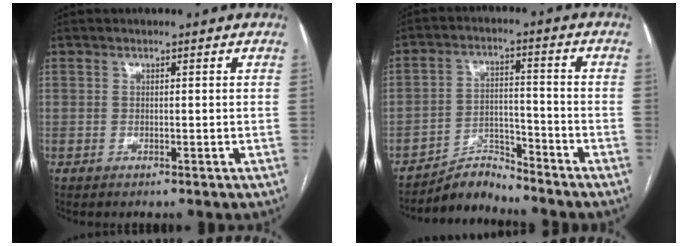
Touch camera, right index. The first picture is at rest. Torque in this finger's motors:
{"motor_torque": [-0.17, -0.24, -0.48, -0.12]}